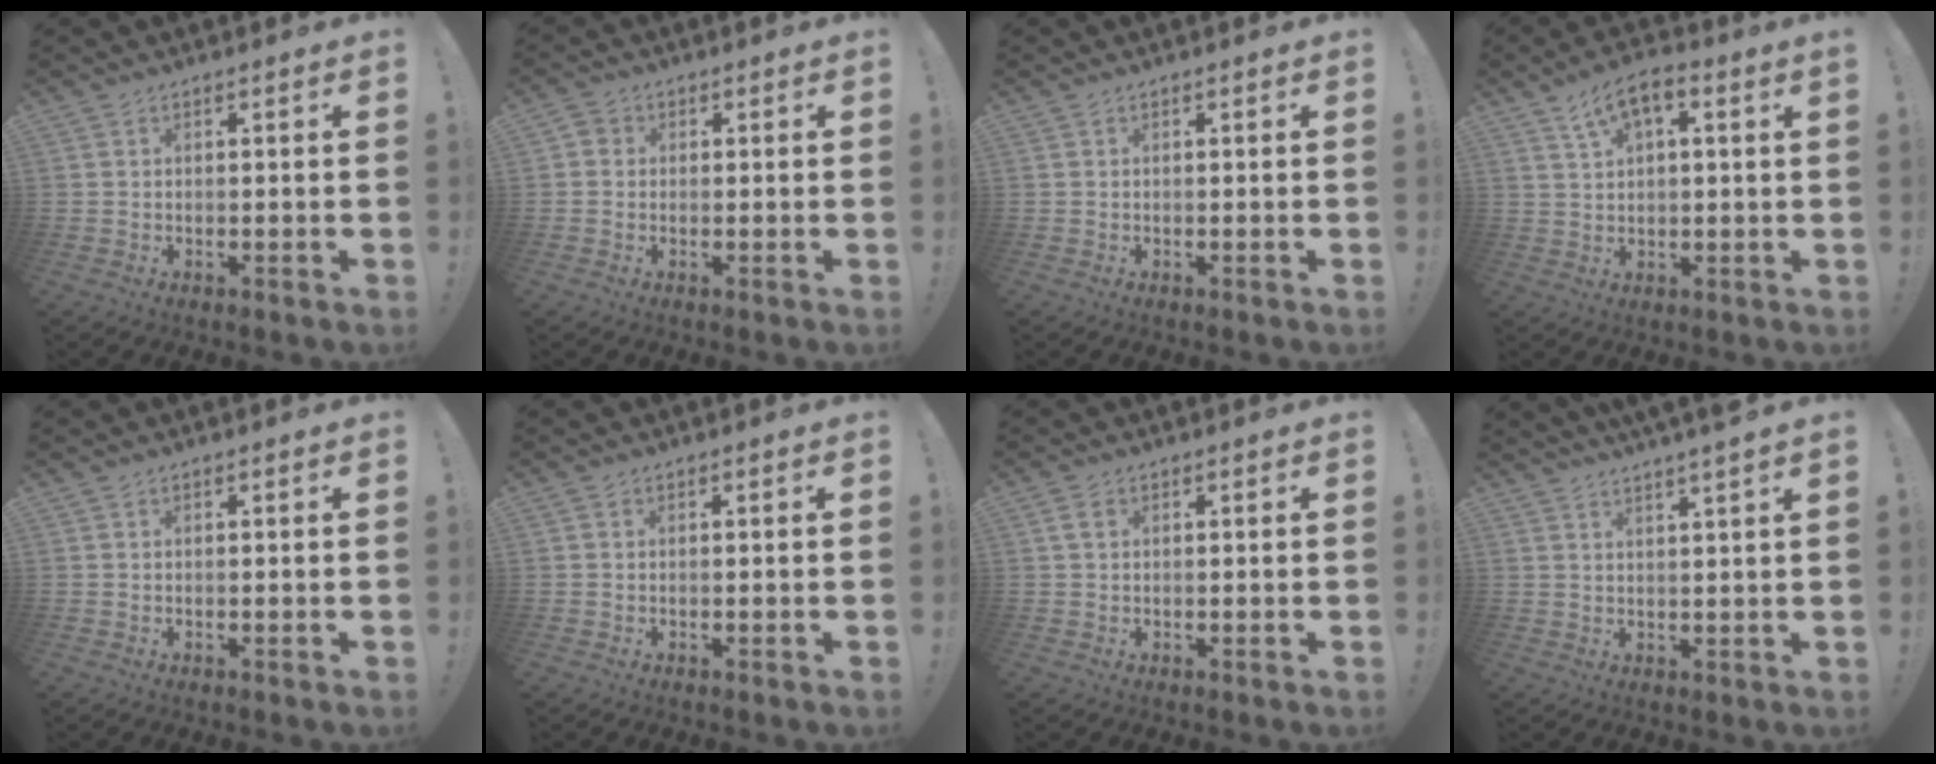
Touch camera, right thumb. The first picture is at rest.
{"total": 2.3, "force": [0.0, 2.0, 1.1], "torque": [-0.020, 0.009, 0.003]}
{"total": 0.0}
{"total": 6.6, "force": [3.1, 2.2, 5.3], "torque": [-0.099, -0.006, 0.058]}
{"total": 0.0}
{"total": 0.0}
{"total": 2.4, "force": [0.9, 1.6, 1.5], "torque": [-0.024, 0.002, 0.017]}
{"total": 4.4, "force": [3.5, -0.7, 2.6], "torque": [-0.040, -0.018, 0.056]}